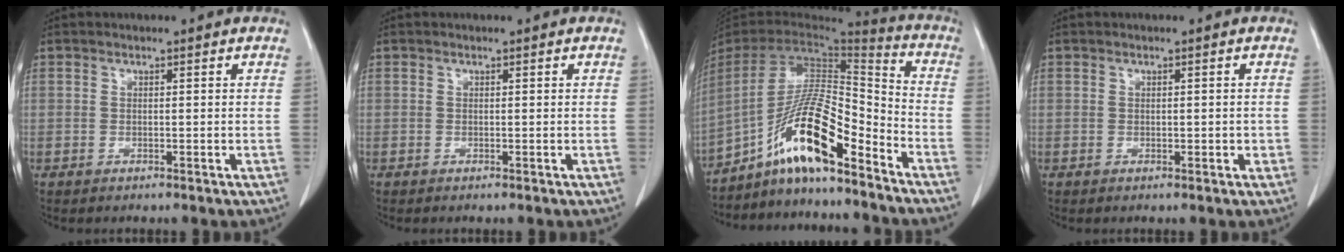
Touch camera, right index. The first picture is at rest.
{"total": 0.0}
{"total": 15.0, "force": [-10.2, 1.7, 10.9], "torque": [-0.197, 0.011, -0.182]}
{"total": 1.1, "force": [0.0, 0.8, 0.8], "torque": [-0.006, 0.006, 0.006]}